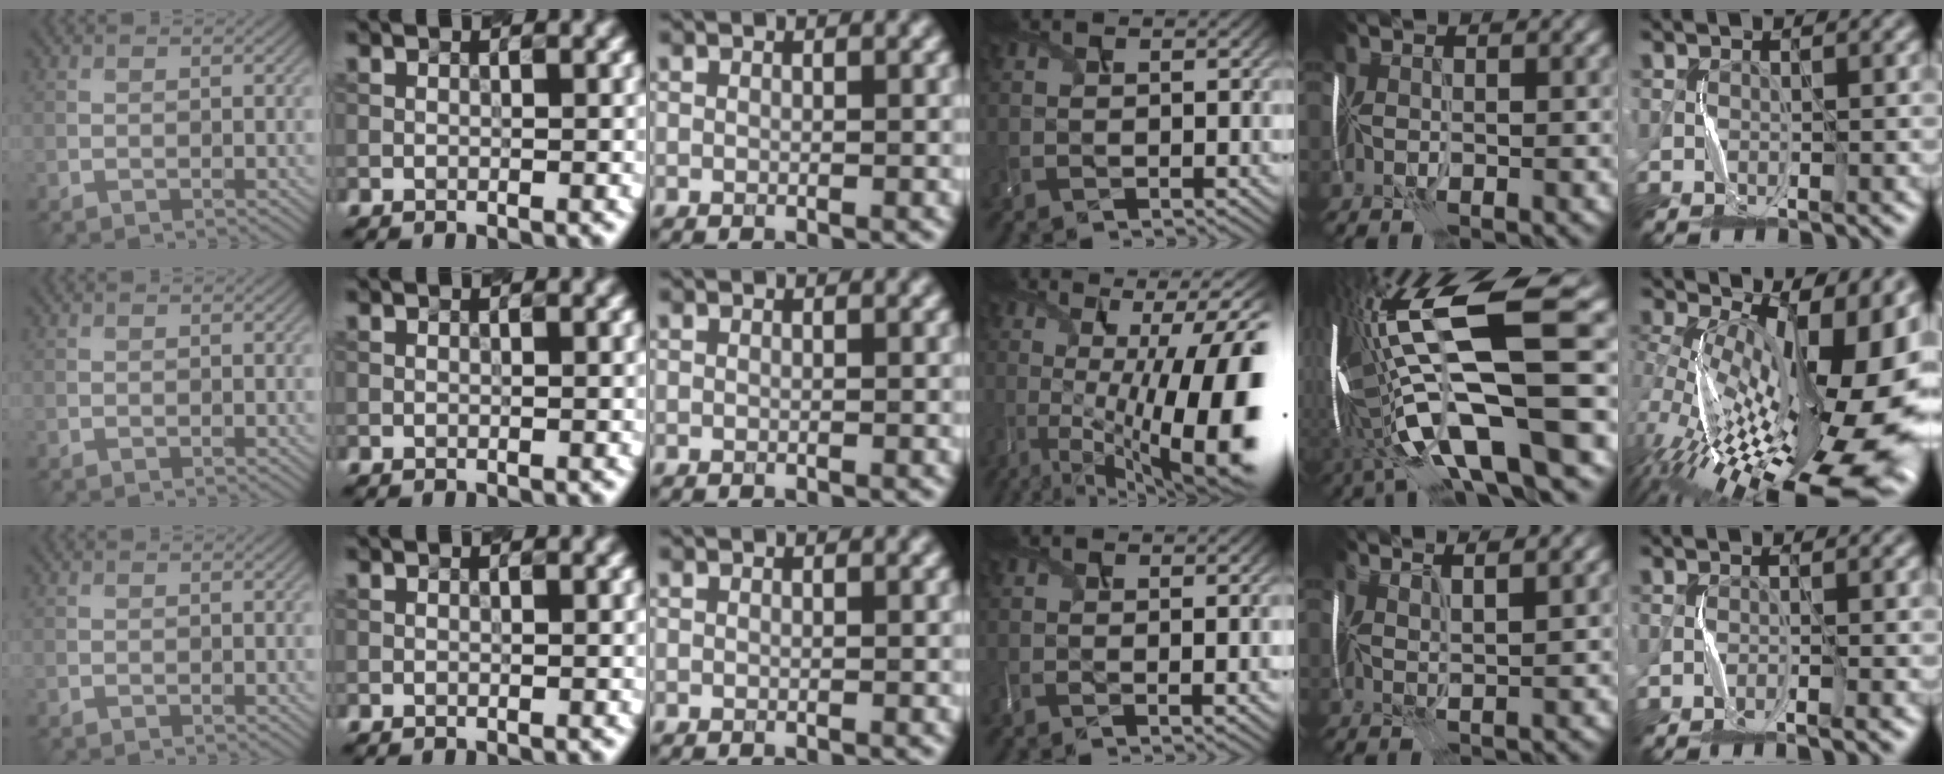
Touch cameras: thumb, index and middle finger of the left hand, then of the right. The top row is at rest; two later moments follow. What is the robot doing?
{"motion": "shake", "object": "plastic piggy bank"}